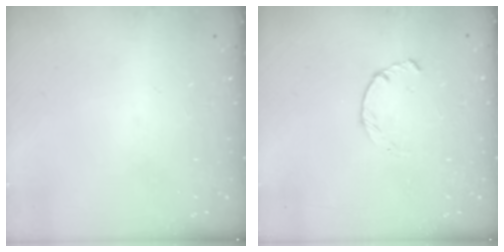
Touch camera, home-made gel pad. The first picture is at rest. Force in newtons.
{"total": 2.2, "press": 2.2, "slide": 0.4}